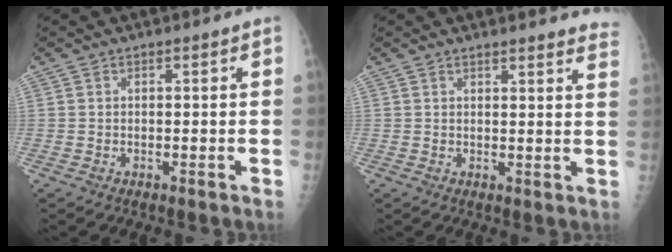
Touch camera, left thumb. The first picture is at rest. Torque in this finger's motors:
{"motor_torque": [-0.04, -0.17, -0.26, -0.16, 0.05]}